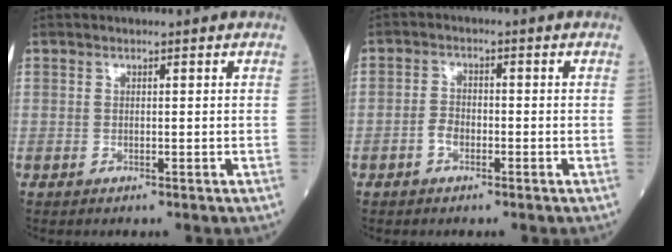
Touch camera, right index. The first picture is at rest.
{"total": 2.3, "force": [-1.2, 1.4, 1.5], "torque": [-0.024, 0.006, -0.024]}